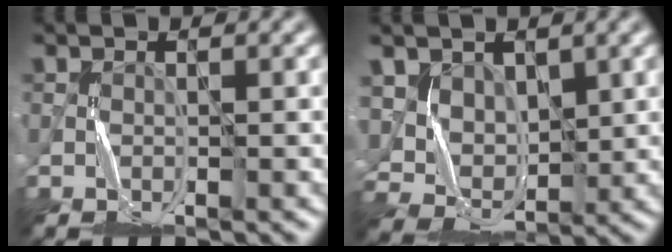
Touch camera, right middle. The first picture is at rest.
{"total": 4.4, "force": [2.4, 3.2, 1.9], "torque": [-0.049, -0.003, 0.050]}